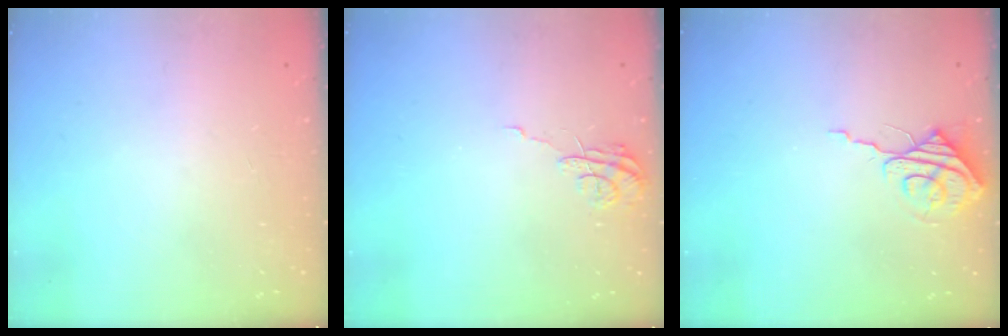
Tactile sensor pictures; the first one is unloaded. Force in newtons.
{"total": 7.0, "press": 7.0, "slide": 0.4}
{"total": 8.0, "press": 8.0, "slide": 0.3}